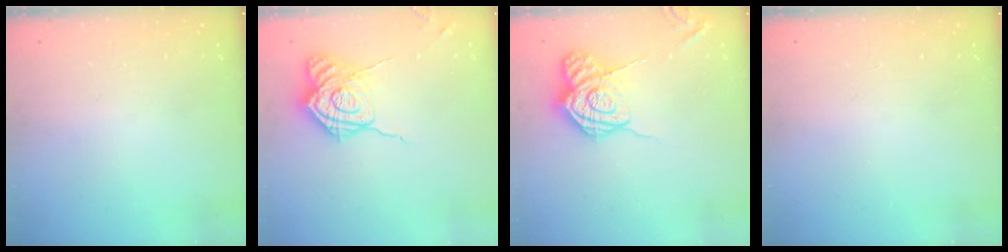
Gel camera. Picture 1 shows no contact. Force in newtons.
{"total": 16.2, "press": 16.2, "slide": 0.5}
{"total": 14.2, "press": 14.1, "slide": 0.8}
{"total": 0.0}